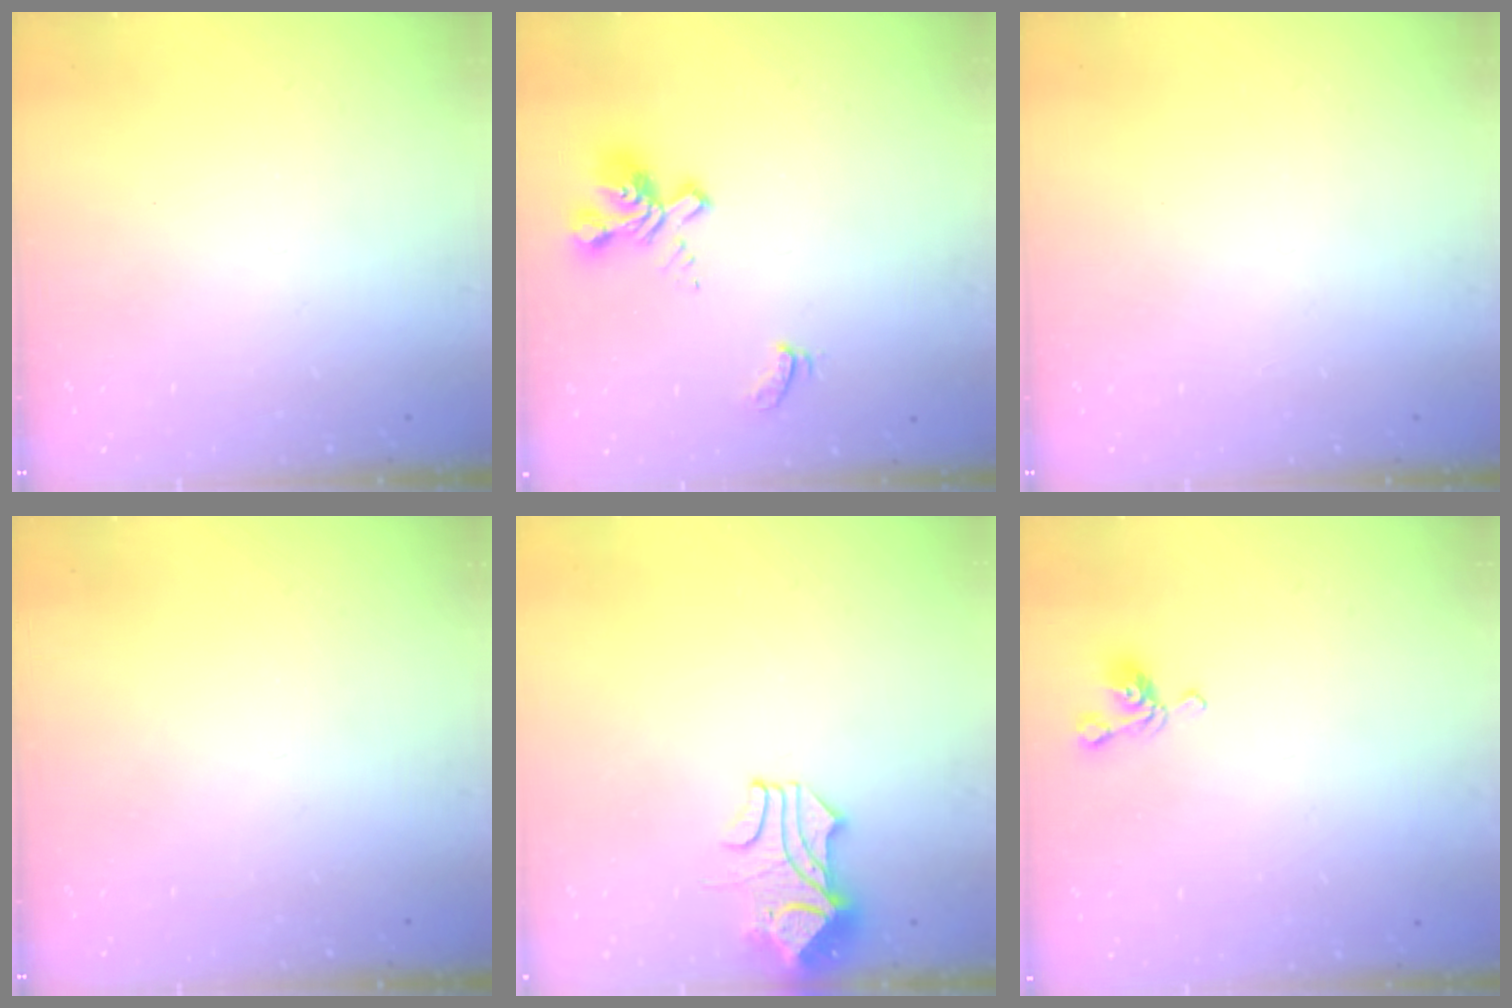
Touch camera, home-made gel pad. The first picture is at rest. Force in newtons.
{"total": 2.9, "press": 2.7, "slide": 1.2}
{"total": 0.0}
{"total": 0.0}
{"total": 1.7, "press": 1.3, "slide": 1.1}
{"total": 5.4, "press": 5.4, "slide": 0.5}